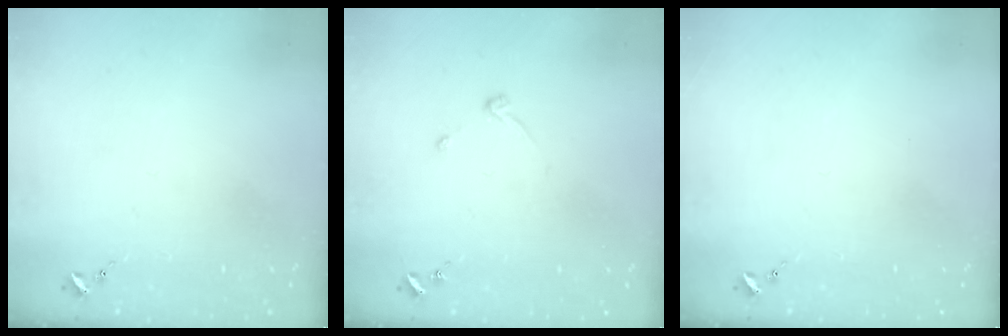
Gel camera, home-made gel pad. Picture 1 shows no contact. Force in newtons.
{"total": 3.2, "press": 3.2, "slide": 0.5}
{"total": 0.0}